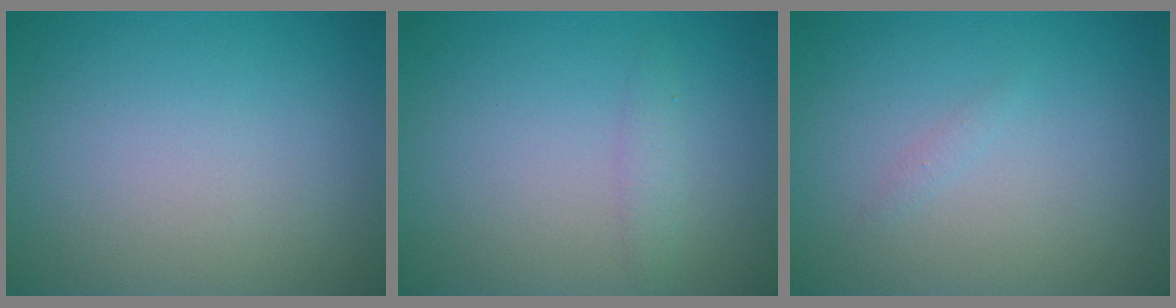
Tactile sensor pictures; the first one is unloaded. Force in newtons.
{"total": 1.3, "press": 1.3, "slide": 0.0}
{"total": 0.5, "press": 0.5, "slide": 0.0}